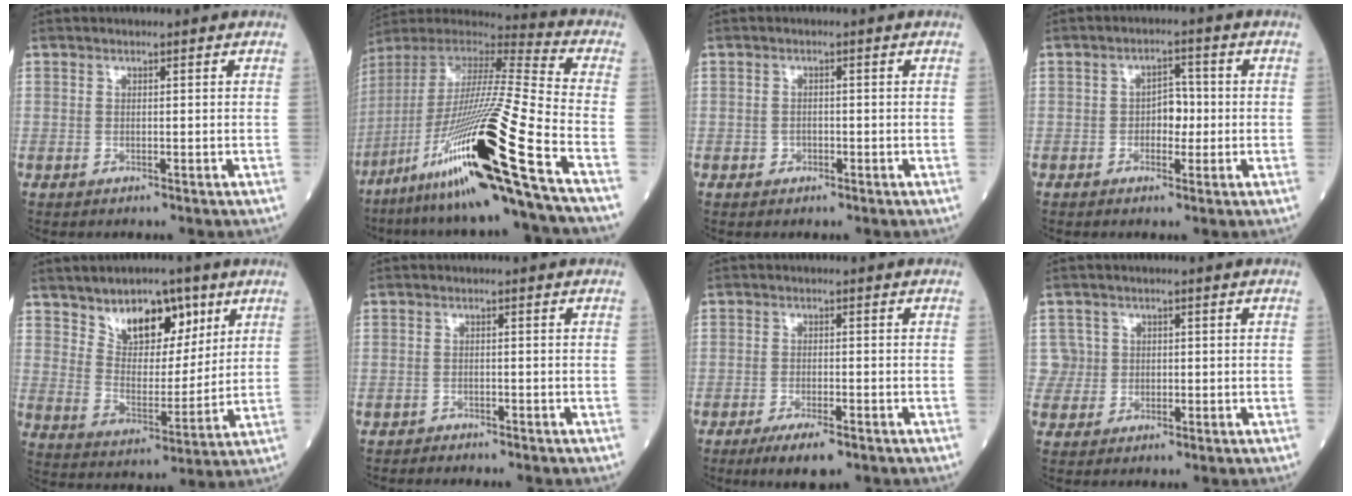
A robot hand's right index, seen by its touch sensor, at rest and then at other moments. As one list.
[{"total": 29.3, "force": [-14.4, 0.3, 25.6], "torque": [-0.488, -0.061, -0.263]}, {"total": 2.0, "force": [-0.7, 1.7, 0.9], "torque": [-0.027, 0.006, -0.007]}, {"total": 4.5, "force": [-0.6, 2.7, 3.5], "torque": [-0.070, 0.016, -0.010]}, {"total": 11.6, "force": [6.8, 6.1, 7.2], "torque": [-0.126, 0.008, 0.127]}, {"total": 3.5, "force": [-3.1, 1.4, 0.9], "torque": [-0.026, -0.004, -0.043]}, {"total": 5.9, "force": [-3.9, 1.5, 4.1], "torque": [-0.076, -0.011, -0.063]}, {"total": 4.0, "force": [0.4, 4.0, -0.1], "torque": [0.013, 0.014, 0.012]}]